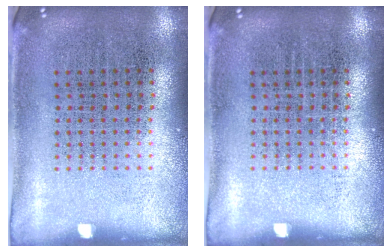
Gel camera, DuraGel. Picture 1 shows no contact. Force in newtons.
{"total": 0.0}